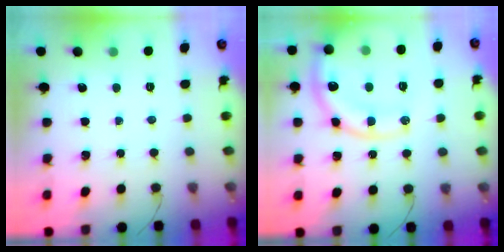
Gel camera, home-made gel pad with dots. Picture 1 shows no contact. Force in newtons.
{"total": 17.3, "press": 17.0, "slide": 3.3}